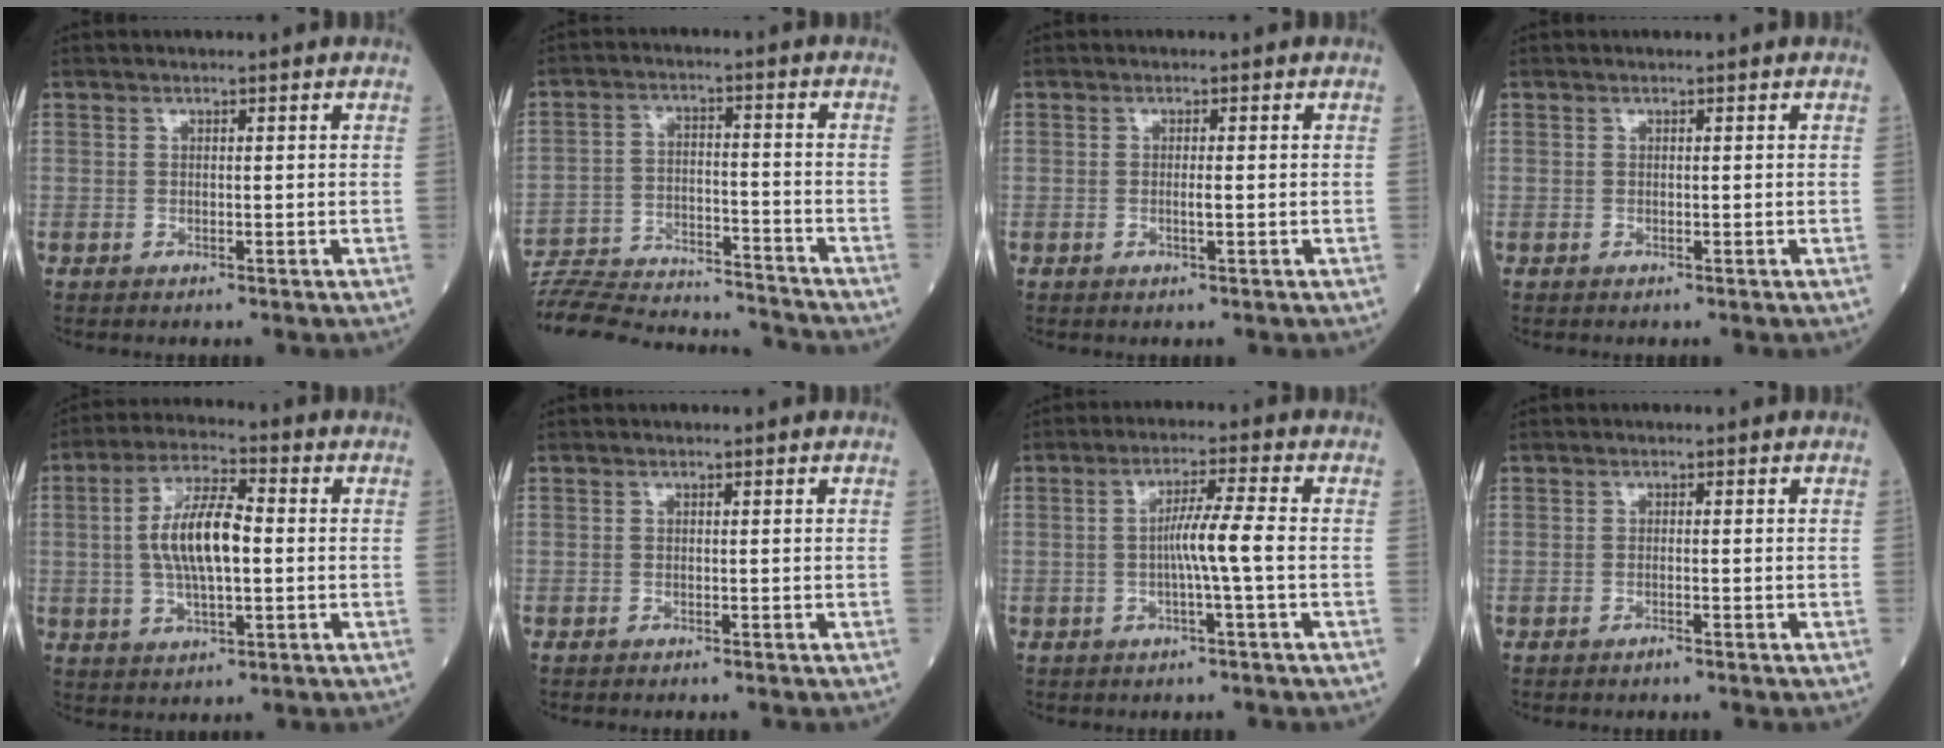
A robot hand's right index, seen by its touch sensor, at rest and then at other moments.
{"total": 22.5, "force": [-21.5, 2.2, 6.3], "torque": [-0.146, -0.017, -0.321]}
{"total": 1.1, "force": [-0.3, -0.1, 1.1], "torque": [-0.019, -0.002, -0.005]}
{"total": 0.0}
{"total": 10.1, "force": [0.3, 2.9, 9.6], "torque": [-0.191, 0.009, 0.004]}
{"total": 0.0}
{"total": 5.2, "force": [-0.8, -1.0, 5.0], "torque": [-0.086, 0.007, -0.017]}
{"total": 0.7, "force": [-0.6, -0.1, 0.4], "torque": [-0.005, 0.001, -0.012]}